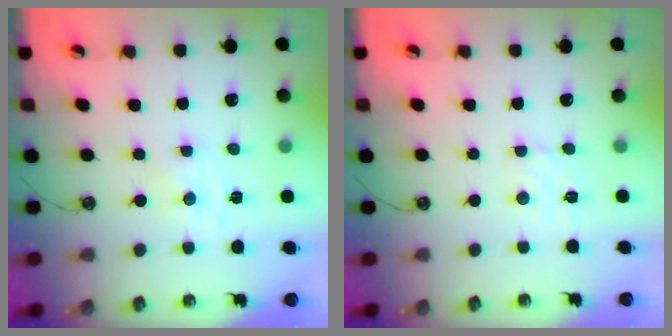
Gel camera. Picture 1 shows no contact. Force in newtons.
{"total": 2.9, "press": 2.9, "slide": 0.5}